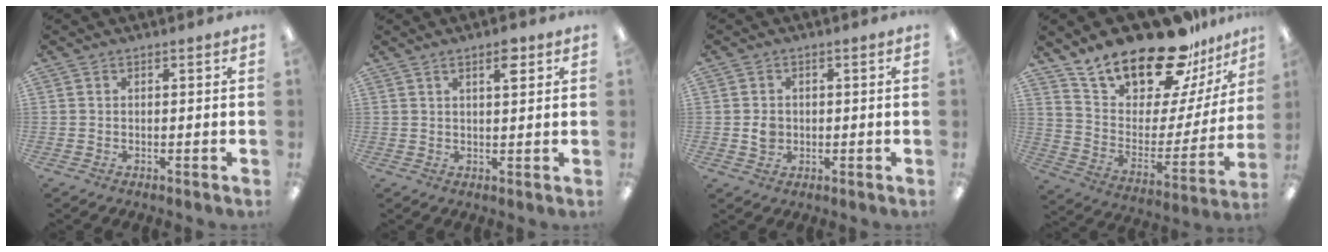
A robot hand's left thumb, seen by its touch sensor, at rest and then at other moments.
{"total": 4.3, "force": [2.6, 1.3, 3.1], "torque": [-0.044, -0.004, 0.039]}
{"total": 3.2, "force": [0.0, 2.8, 1.6], "torque": [-0.022, 0.003, -0.003]}
{"total": 22.8, "force": [19.0, 7.8, 10.0], "torque": [-0.175, -0.135, 0.331]}